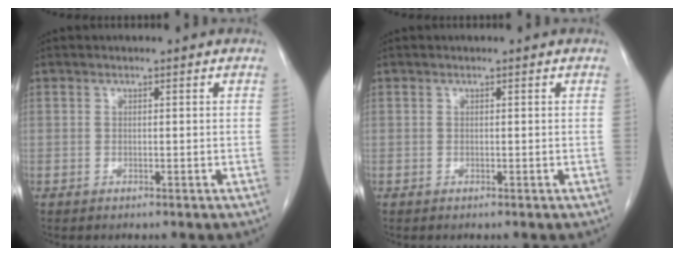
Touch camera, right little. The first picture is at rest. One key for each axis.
{"total": 0.0}